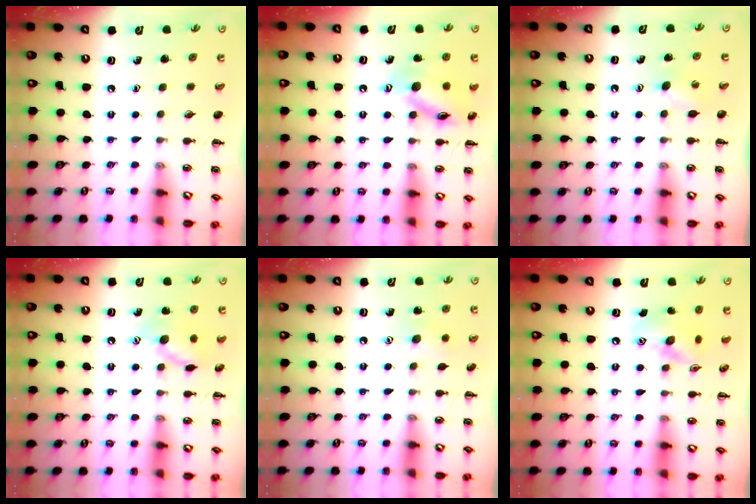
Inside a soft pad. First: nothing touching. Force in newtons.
{"total": 12.8, "press": 12.7, "slide": 0.7}
{"total": 4.0, "press": 3.9, "slide": 0.8}
{"total": 10.0, "press": 10.0, "slide": 0.5}
{"total": 6.8, "press": 6.7, "slide": 1.4}
{"total": 12.0, "press": 11.9, "slide": 1.8}